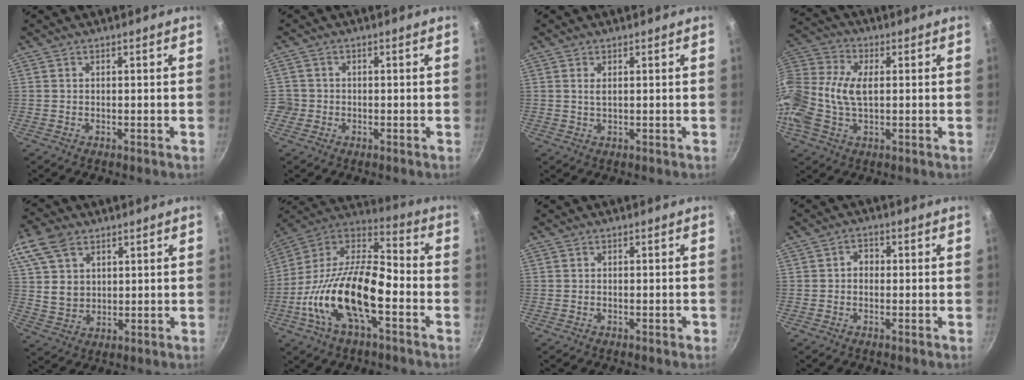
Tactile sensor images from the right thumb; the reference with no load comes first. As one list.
[{"total": 2.2, "force": [-0.5, 2.2, 0.3], "torque": [0.007, 0.011, -0.008]}, {"total": 1.3, "force": [0.4, 0.5, 1.1], "torque": [-0.022, -0.001, 0.010]}, {"total": 15.5, "force": [0.0, 9.8, 12.0], "torque": [-0.265, 0.023, -0.014]}, {"total": 12.0, "force": [5.7, 8.3, 6.5], "torque": [-0.110, -0.012, 0.113]}, {"total": 22.6, "force": [-6.7, 10.3, 19.0], "torque": [-0.343, 0.046, -0.143]}, {"total": 0.9, "force": [-0.5, 0.4, 0.6], "torque": [-0.011, 0.008, -0.006]}, {"total": 2.4, "force": [-0.2, 2.0, 1.3], "torque": [-0.009, 0.010, -0.006]}]